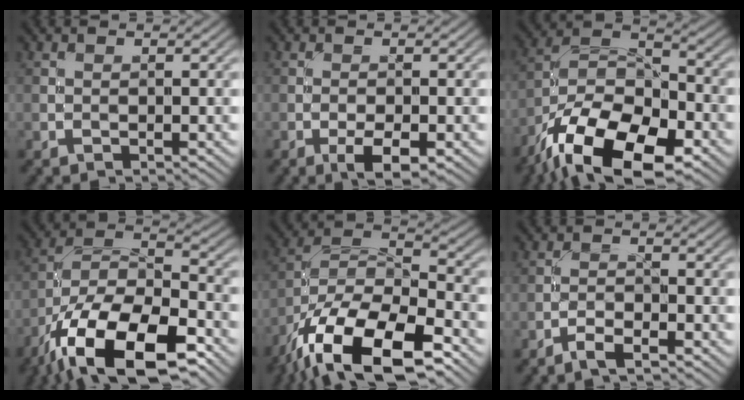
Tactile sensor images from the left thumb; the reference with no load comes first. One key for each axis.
{"total": 3.4, "fx": -1.6, "fy": 1.1, "fz": 2.8, "tx": -0.047, "ty": -0.001, "tz": -0.027}
{"total": 16.5, "fx": -10.2, "fy": 7.5, "fz": 10.5, "tx": -0.213, "ty": -0.022, "tz": -0.188}
{"total": 18.0, "fx": -11.2, "fy": 7.4, "fz": 12.0, "tx": -0.235, "ty": -0.020, "tz": -0.198}
{"total": 17.5, "fx": -11.5, "fy": 6.6, "fz": 11.4, "tx": -0.236, "ty": -0.024, "tz": -0.201}
{"total": 2.4, "fx": -2.0, "fy": 0.3, "fz": 1.3, "tx": -0.030, "ty": 0.002, "tz": -0.043}